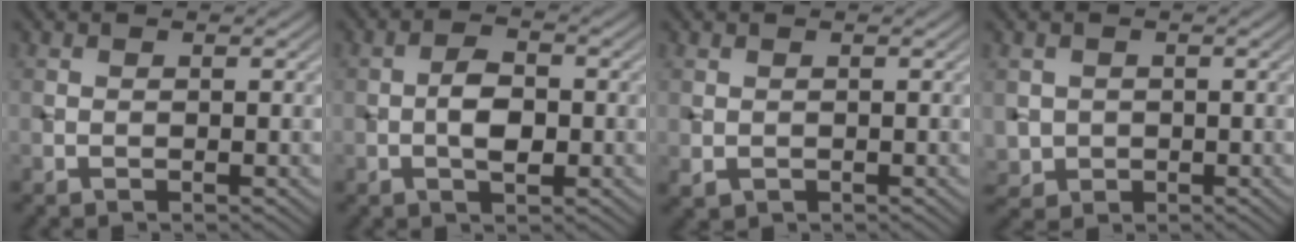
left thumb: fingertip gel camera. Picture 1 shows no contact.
{"total": 3.8, "force": [-0.6, 2.0, 3.1], "torque": [-0.059, 0.006, -0.016]}
{"total": 0.9, "force": [0.1, 0.9, 0.3], "torque": [-0.010, -0.006, 0.006]}
{"total": 2.6, "force": [0.1, 2.6, 0.5], "torque": [-0.021, -0.012, 0.001]}